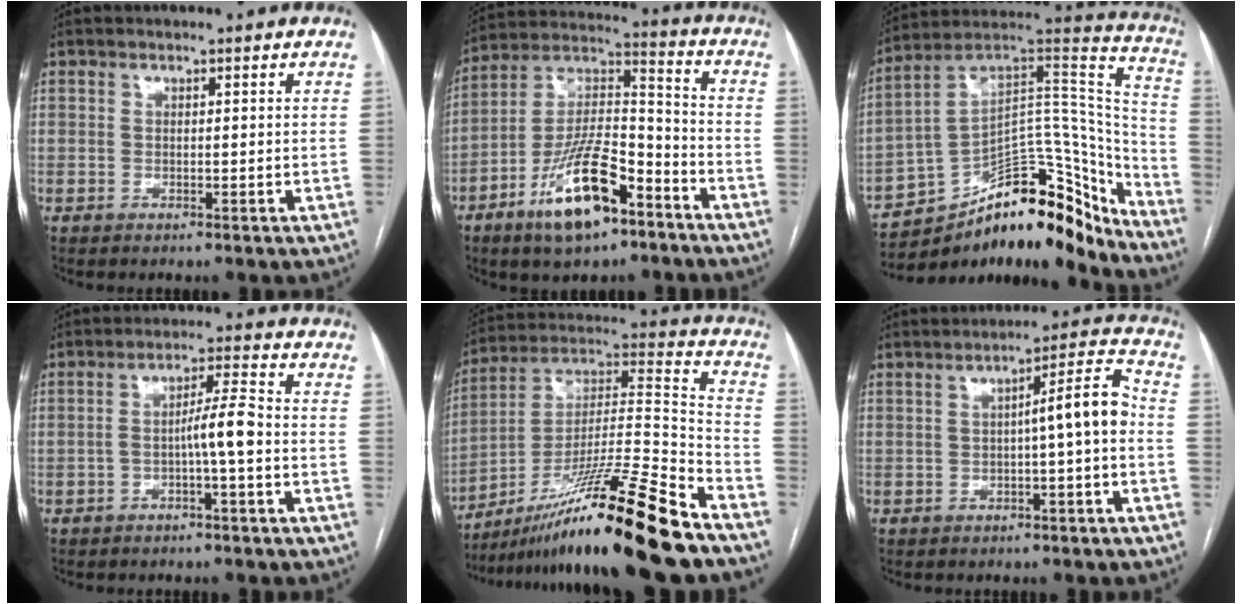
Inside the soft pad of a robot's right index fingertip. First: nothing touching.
{"total": 16.4, "force": [-9.3, 5.4, 12.4], "torque": [-0.237, 0.008, -0.160]}
{"total": 24.2, "force": [-18.6, 8.8, 12.9], "torque": [-0.143, 0.072, -0.276]}
{"total": 5.1, "force": [-1.6, -0.2, 4.8], "torque": [-0.081, 0.015, -0.025]}
{"total": 23.7, "force": [-17.2, -1.1, 16.2], "torque": [-0.259, -0.010, -0.300]}
{"total": 6.7, "force": [-0.8, 0.3, 6.6], "torque": [-0.093, 0.023, -0.012]}